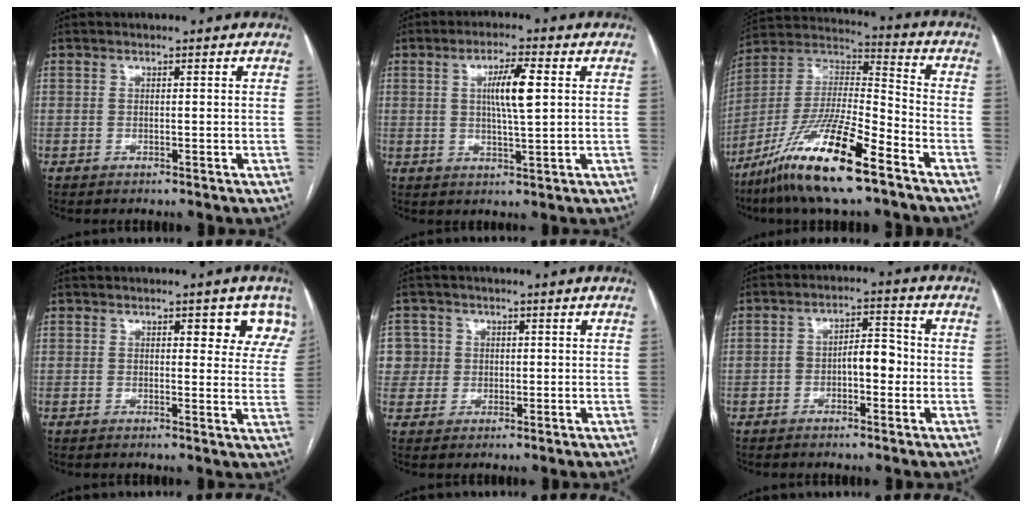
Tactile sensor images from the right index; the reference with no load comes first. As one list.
[{"total": 6.5, "force": [1.4, 0.6, 6.3], "torque": [-0.115, 0.003, 0.024]}, {"total": 19.2, "force": [-11.7, 2.2, 15.0], "torque": [-0.324, -0.029, -0.218]}, {"total": 7.2, "force": [4.4, 3.0, 4.9], "torque": [-0.035, 0.001, 0.035]}, {"total": 4.8, "force": [0.9, 4.7, -0.2], "torque": [0.019, 0.017, 0.018]}, {"total": 5.2, "force": [-1.2, 2.4, 4.5], "torque": [-0.072, 0.023, -0.021]}]